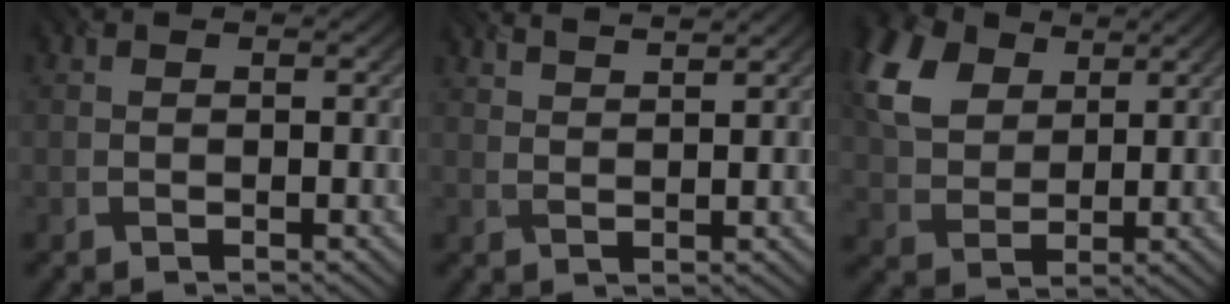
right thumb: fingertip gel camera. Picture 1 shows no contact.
{"total": 3.9, "force": [3.3, 0.7, 1.9], "torque": [-0.023, 0.005, 0.051]}
{"total": 10.7, "force": [5.1, 6.9, 6.4], "torque": [-0.186, 0.023, 0.100]}